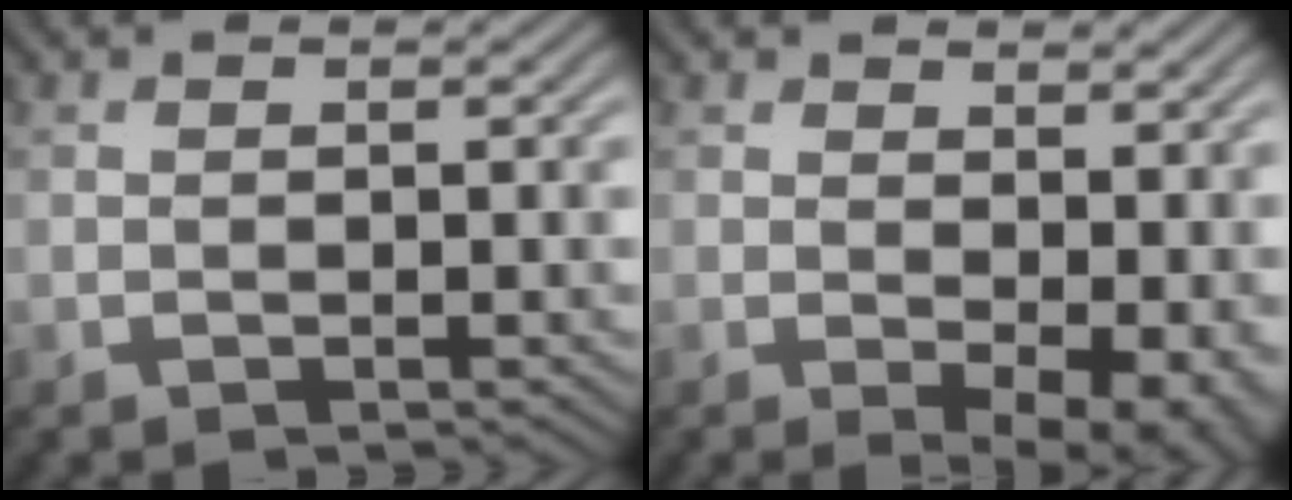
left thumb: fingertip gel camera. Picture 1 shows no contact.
{"total": 6.3, "force": [0.8, 3.3, 5.3], "torque": [-0.070, -0.009, 0.020]}